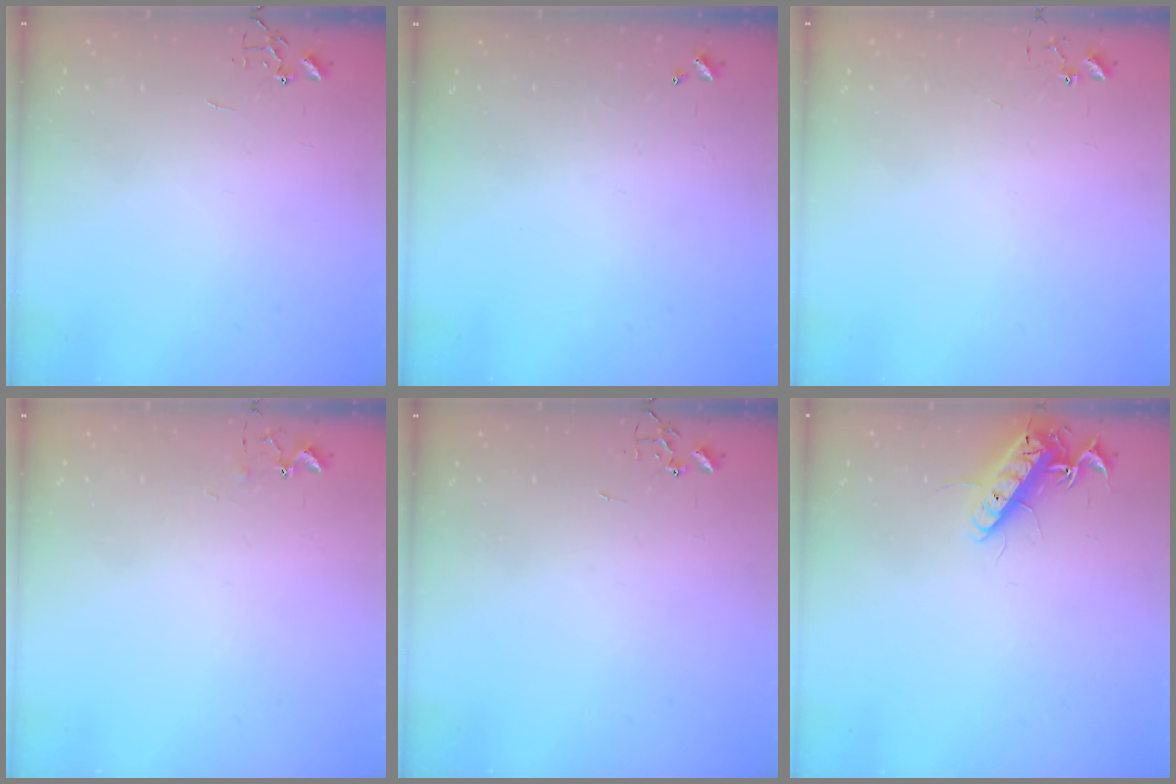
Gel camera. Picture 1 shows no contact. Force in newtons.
{"total": 0.0}
{"total": 3.5, "press": 3.4, "slide": 0.4}
{"total": 5.6, "press": 5.5, "slide": 0.6}
{"total": 0.0}
{"total": 14.2, "press": 14.2, "slide": 1.4}